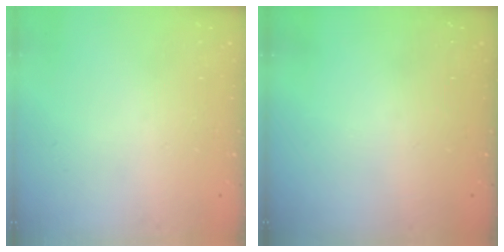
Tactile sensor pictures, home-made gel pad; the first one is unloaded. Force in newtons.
{"total": 0.0}